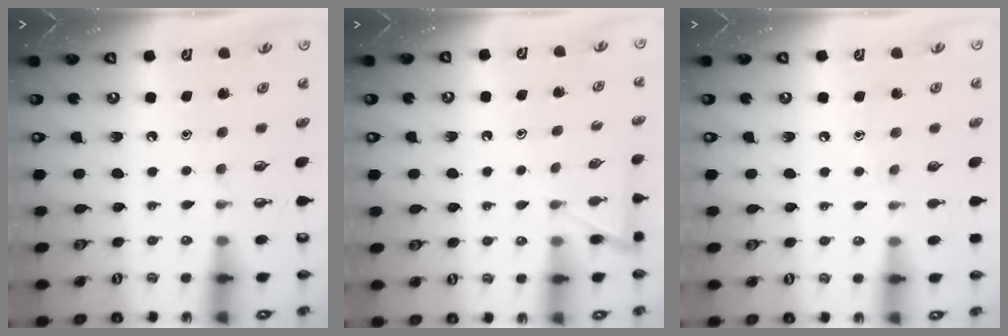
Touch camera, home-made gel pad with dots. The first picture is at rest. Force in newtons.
{"total": 4.6, "press": 4.5, "slide": 0.6}
{"total": 5.7, "press": 5.7, "slide": 0.7}